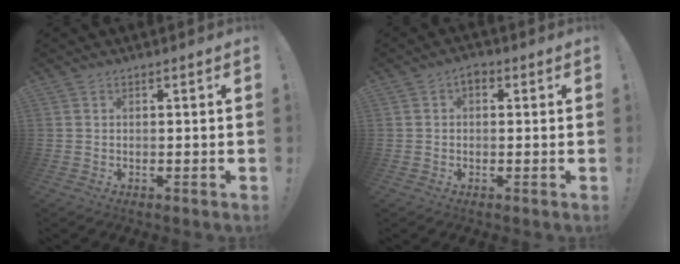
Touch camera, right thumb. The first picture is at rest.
{"total": 2.9, "force": [0.4, 1.9, 2.1], "torque": [-0.035, 0.005, 0.006]}